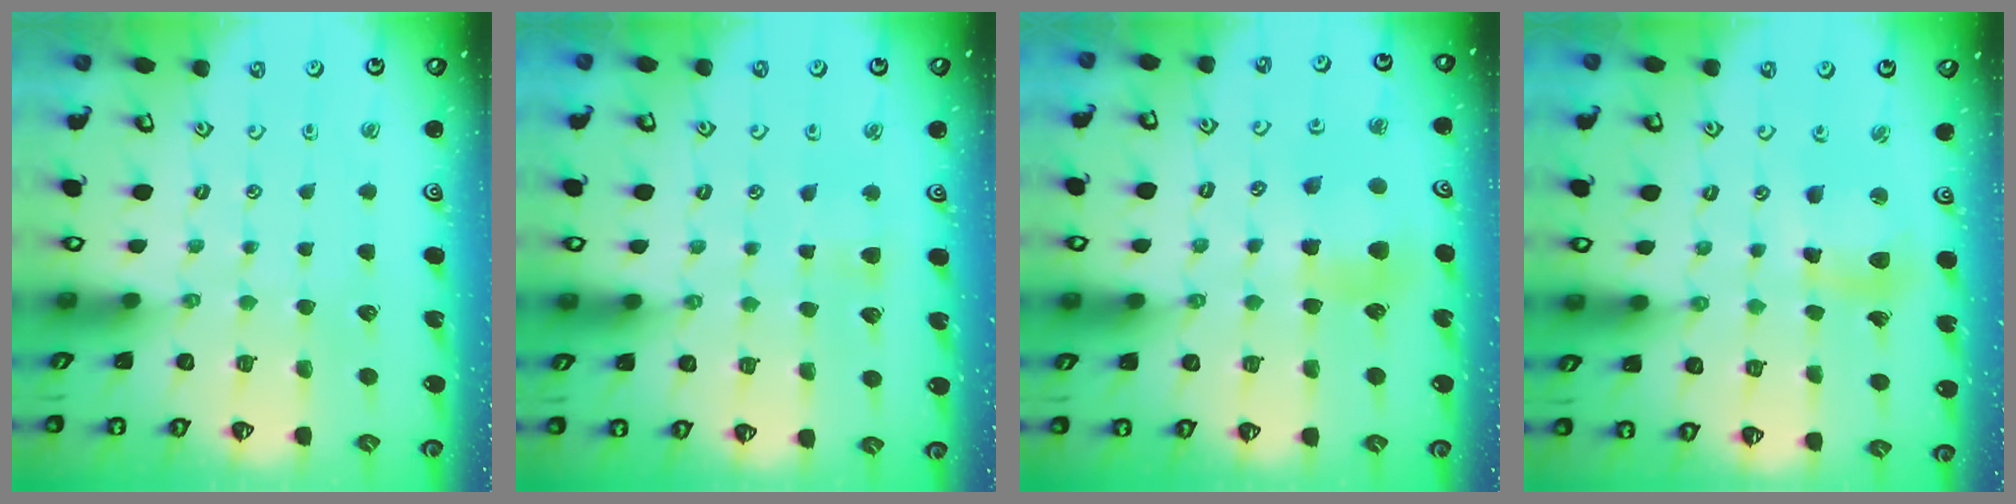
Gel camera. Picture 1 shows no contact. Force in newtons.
{"total": 3.6, "press": 3.6, "slide": 0.7}
{"total": 6.4, "press": 6.3, "slide": 0.9}
{"total": 11.3, "press": 11.2, "slide": 1.5}